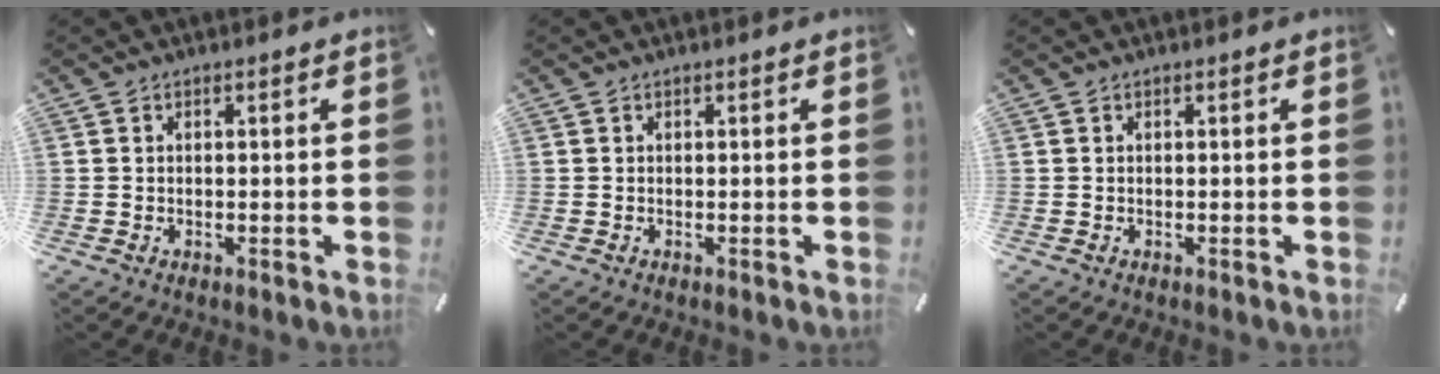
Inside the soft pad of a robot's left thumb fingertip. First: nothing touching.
{"total": 0.0}
{"total": 0.0}